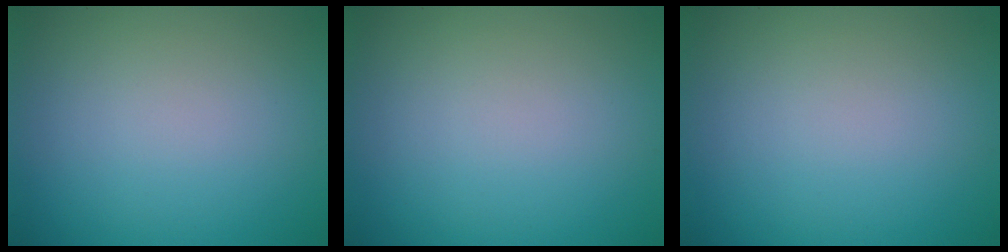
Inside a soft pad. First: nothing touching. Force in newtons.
{"total": 0.0}
{"total": 0.0}